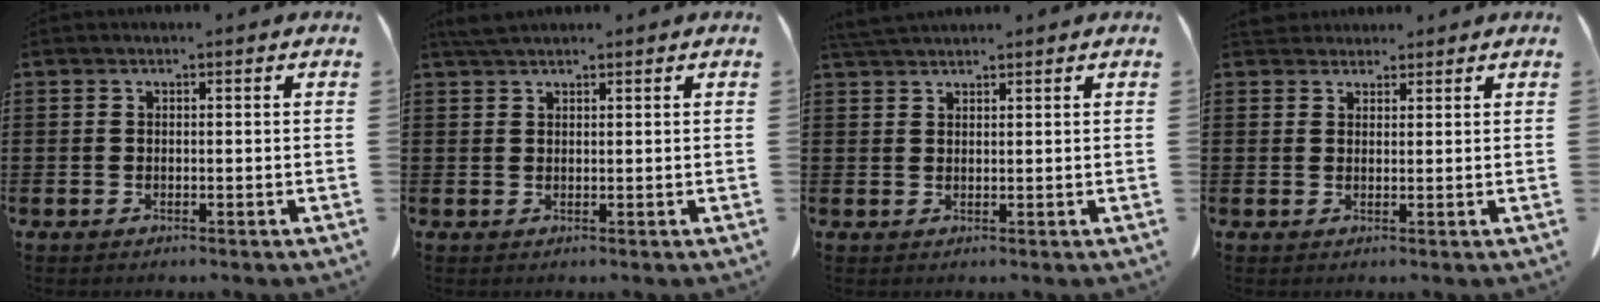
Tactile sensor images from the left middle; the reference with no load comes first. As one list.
[{"total": 2.1, "force": [1.7, 0.4, 1.1], "torque": [-0.026, 0.003, 0.033]}, {"total": 2.5, "force": [2.4, 0.3, 0.8], "torque": [-0.021, -0.001, 0.046]}, {"total": 2.4, "force": [2.2, 0.9, 0.2], "torque": [-0.002, -0.002, 0.041]}]